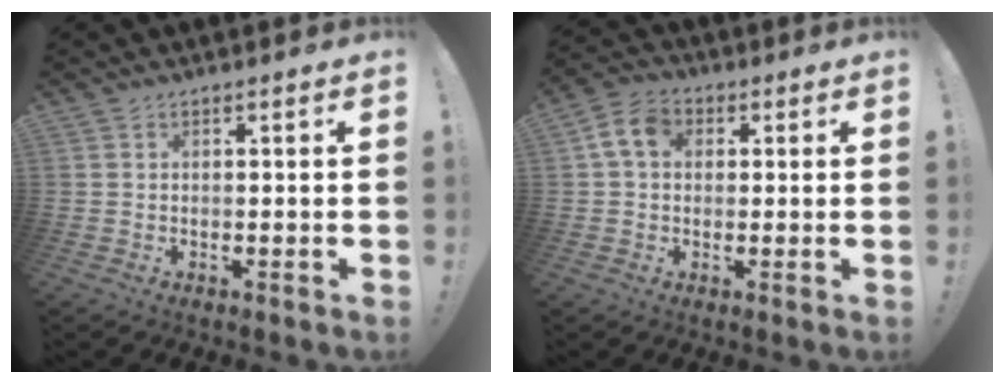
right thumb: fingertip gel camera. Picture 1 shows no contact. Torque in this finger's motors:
{"motor_torque": [0.86, 0.82, 0.62, 0.16, -0.01]}